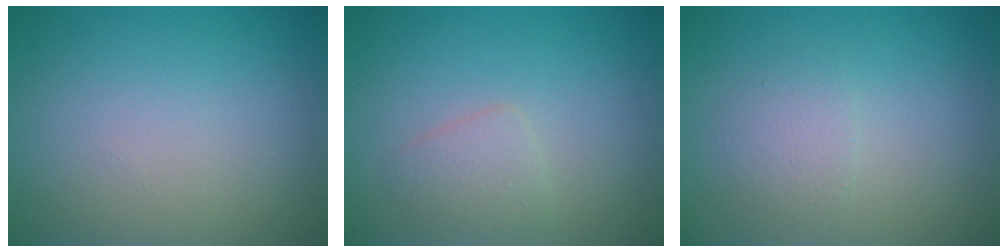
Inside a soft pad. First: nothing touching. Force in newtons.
{"total": 1.5, "press": 1.5, "slide": 0.1}
{"total": 1.6, "press": 1.6, "slide": 0.0}